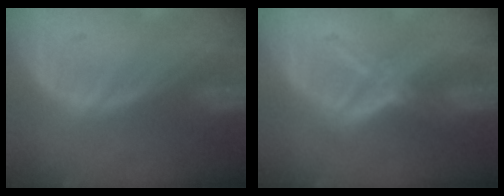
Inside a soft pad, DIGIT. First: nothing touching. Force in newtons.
{"total": 5.8, "press": 5.4, "slide": 1.9}